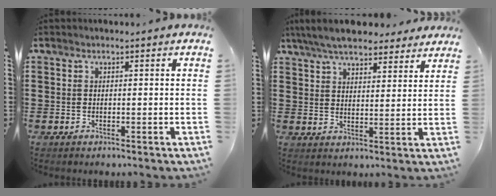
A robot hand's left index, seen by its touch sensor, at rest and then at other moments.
{"total": 6.9, "force": [6.2, 1.6, 2.6], "torque": [-0.072, -0.010, 0.115]}